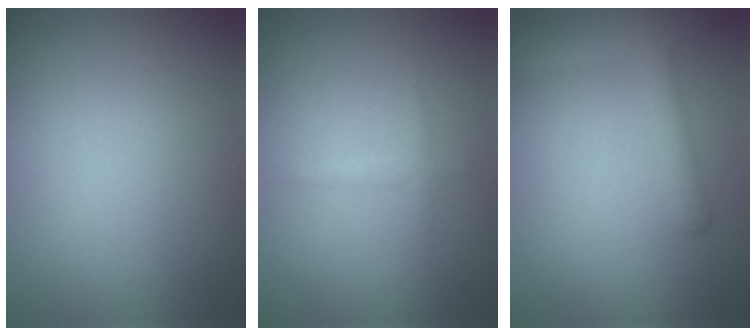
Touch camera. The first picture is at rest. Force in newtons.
{"total": 0.9, "press": 0.9, "slide": 0.0}
{"total": 3.0, "press": 3.0, "slide": 0.2}